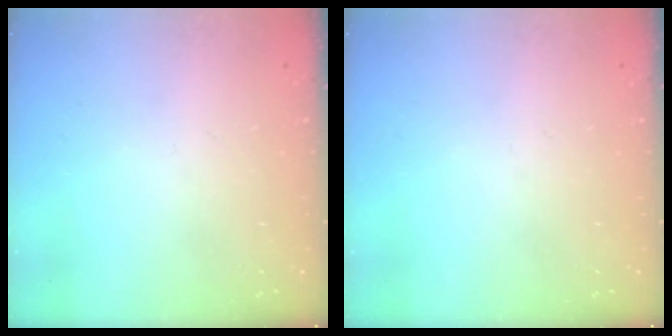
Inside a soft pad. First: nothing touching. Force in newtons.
{"total": 0.0}